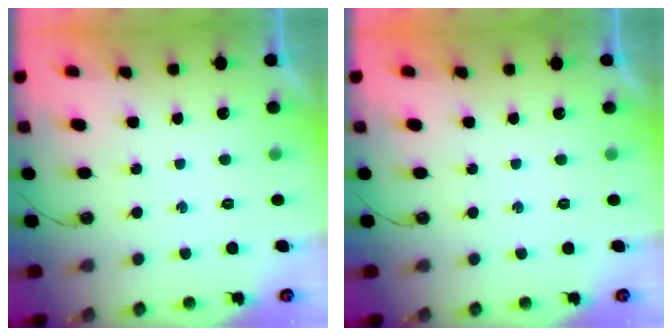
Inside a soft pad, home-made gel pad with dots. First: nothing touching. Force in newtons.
{"total": 0.0}